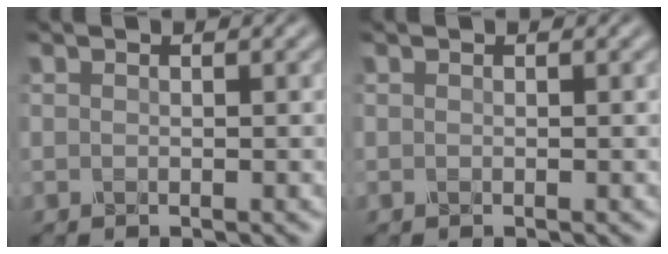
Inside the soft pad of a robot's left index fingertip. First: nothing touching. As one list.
[{"total": 0.0}]